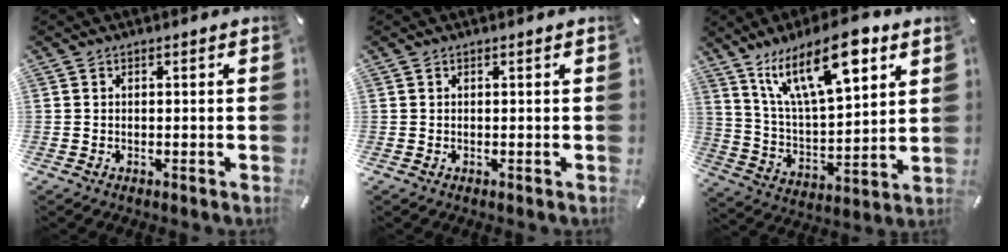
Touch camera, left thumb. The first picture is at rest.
{"total": 0.0}
{"total": 19.7, "force": [11.3, 8.2, 13.9], "torque": [-0.245, -0.040, 0.188]}